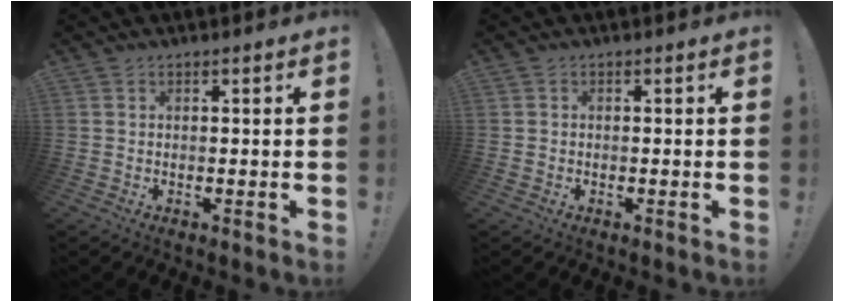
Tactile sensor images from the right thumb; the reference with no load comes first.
{"total": 0.6, "force": [-0.2, 0.6, 0.1], "torque": [-0.005, 0.004, -0.002]}